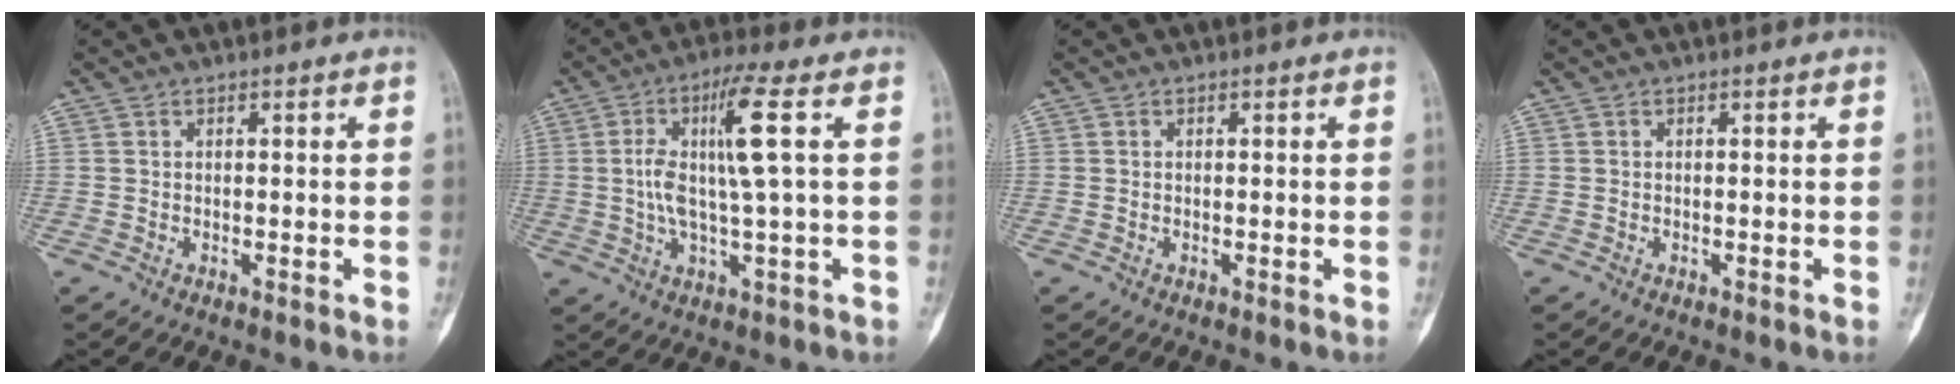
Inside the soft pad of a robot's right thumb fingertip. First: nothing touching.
{"total": 10.3, "force": [1.8, 0.6, 10.1], "torque": [-0.213, 0.003, 0.033]}
{"total": 0.0}
{"total": 0.0}